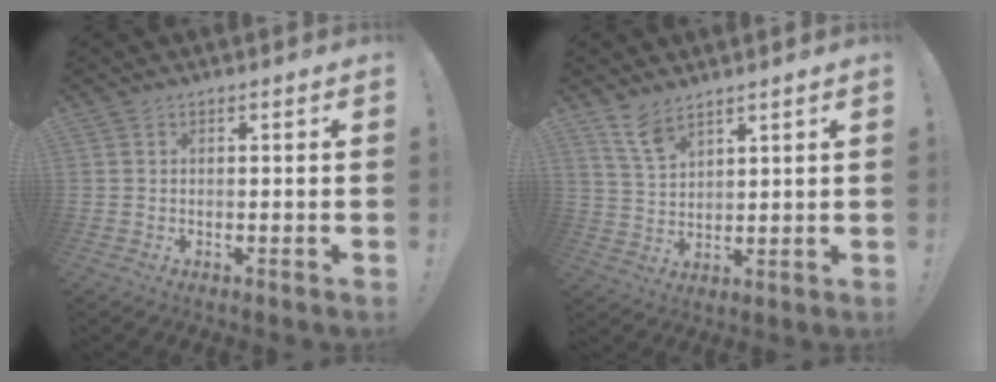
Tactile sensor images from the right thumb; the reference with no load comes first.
{"total": 7.9, "force": [6.1, 4.0, 3.3], "torque": [-0.061, -0.036, 0.117]}